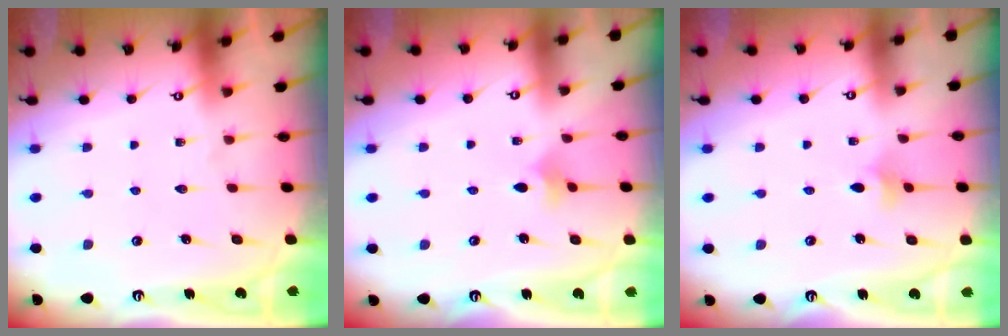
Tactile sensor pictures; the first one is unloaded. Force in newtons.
{"total": 3.4, "press": 3.3, "slide": 0.9}
{"total": 3.1, "press": 3.0, "slide": 0.7}